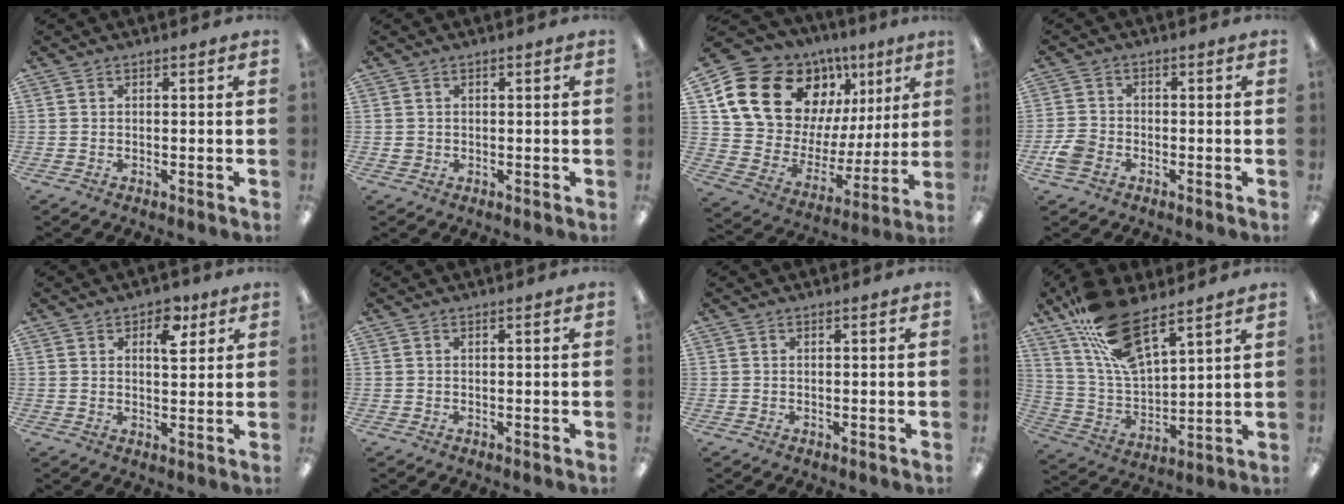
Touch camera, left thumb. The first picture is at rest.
{"total": 1.3, "force": [0.1, 1.3, 0.3], "torque": [-0.006, 0.006, -0.001]}
{"total": 21.2, "force": [11.9, 13.9, 10.7], "torque": [-0.194, -0.049, 0.233]}
{"total": 5.1, "force": [-2.5, 3.5, 2.7], "torque": [-0.051, 0.014, -0.046]}
{"total": 7.0, "force": [3.8, 3.7, 4.6], "torque": [-0.042, -0.014, 0.057]}
{"total": 0.0}
{"total": 0.0}
{"total": 16.2, "force": [11.3, 5.8, 10.0], "torque": [-0.205, -0.047, 0.205]}